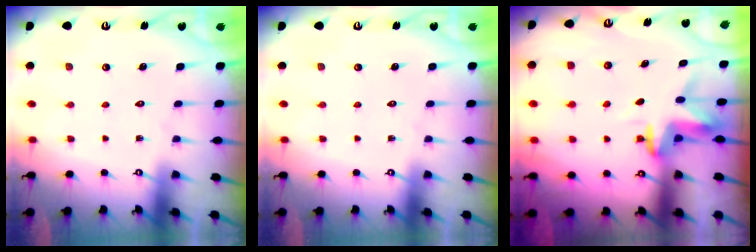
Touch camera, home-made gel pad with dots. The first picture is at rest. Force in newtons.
{"total": 0.0}
{"total": 3.6, "press": 3.6, "slide": 0.2}